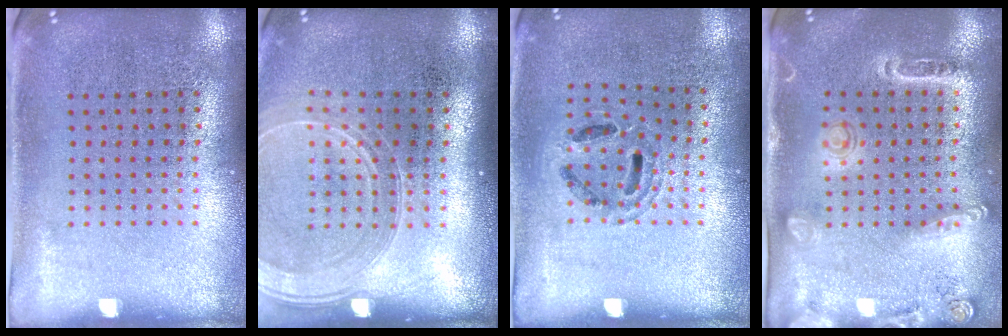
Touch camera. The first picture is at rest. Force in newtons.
{"total": 1.6, "press": 1.5, "slide": 0.7}
{"total": 0.9, "press": 0.9, "slide": 0.2}
{"total": 1.7, "press": 1.5, "slide": 0.8}